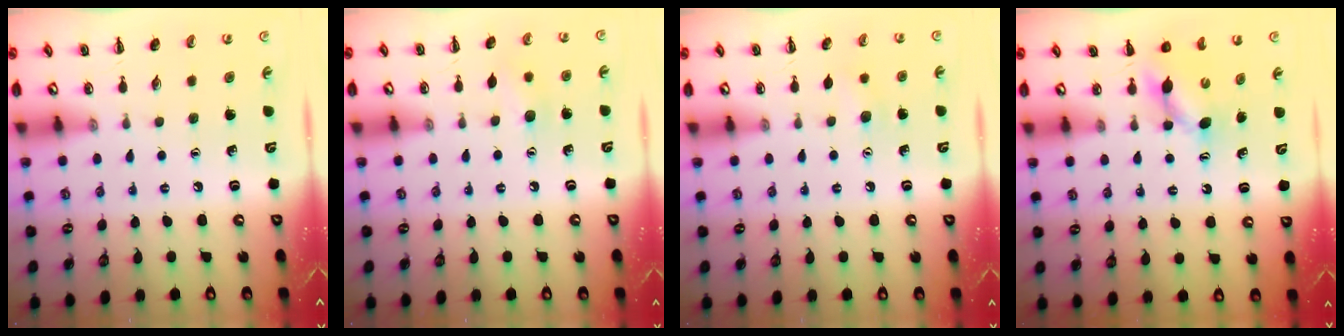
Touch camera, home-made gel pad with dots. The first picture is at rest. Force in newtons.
{"total": 6.5, "press": 6.4, "slide": 1.2}
{"total": 6.3, "press": 6.2, "slide": 1.3}
{"total": 4.5, "press": 4.4, "slide": 0.6}